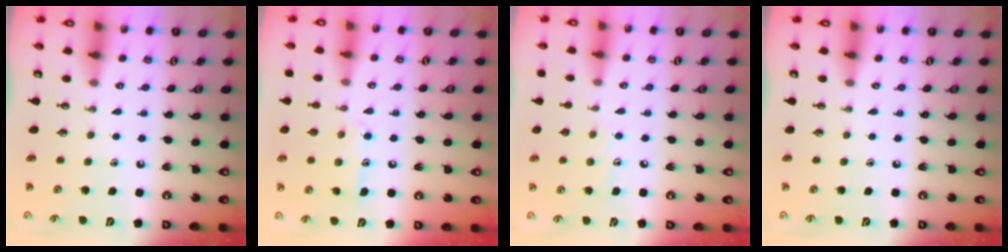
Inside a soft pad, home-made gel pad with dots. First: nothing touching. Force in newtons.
{"total": 10.8, "press": 10.8, "slide": 0.7}
{"total": 6.5, "press": 6.5, "slide": 0.4}
{"total": 0.0}